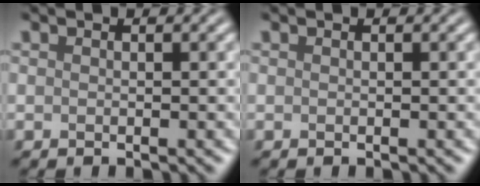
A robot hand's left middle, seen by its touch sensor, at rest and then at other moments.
{"total": 0.0}